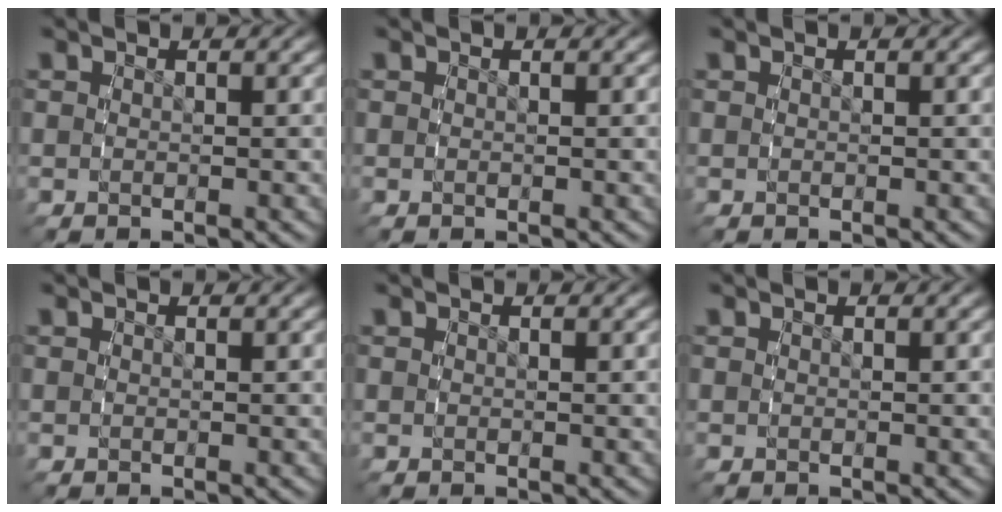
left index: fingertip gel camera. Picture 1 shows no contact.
{"total": 0.0}
{"total": 0.0}
{"total": 0.0}
{"total": 0.0}
{"total": 0.0}